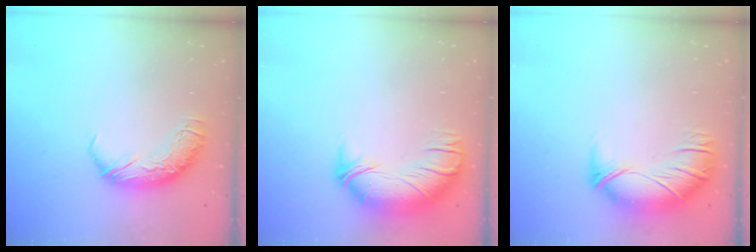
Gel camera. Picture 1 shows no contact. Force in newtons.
{"total": 2.6, "press": 0.3, "slide": 2.6}
{"total": 2.7, "press": 1.1, "slide": 2.5}